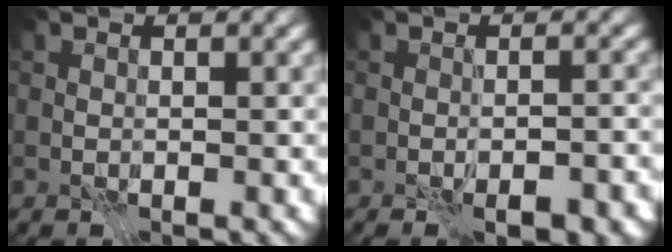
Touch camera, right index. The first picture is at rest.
{"total": 4.0, "force": [-2.3, 1.8, 2.8], "torque": [-0.037, -0.004, -0.030]}